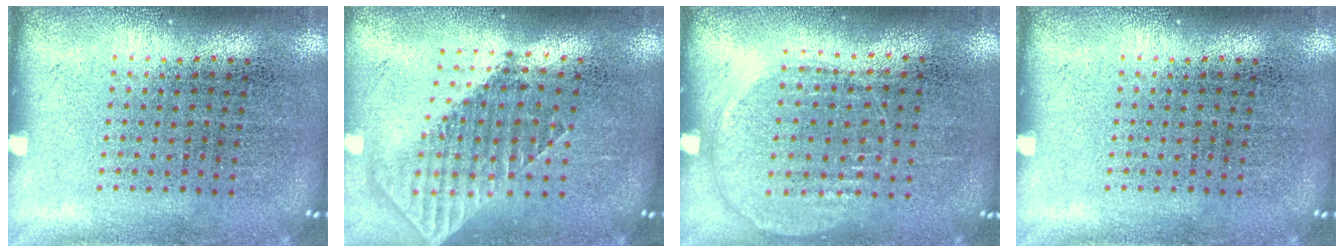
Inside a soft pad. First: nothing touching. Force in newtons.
{"total": 1.9, "press": 1.5, "slide": 1.1}
{"total": 0.9, "press": 0.8, "slide": 0.4}
{"total": 0.0}